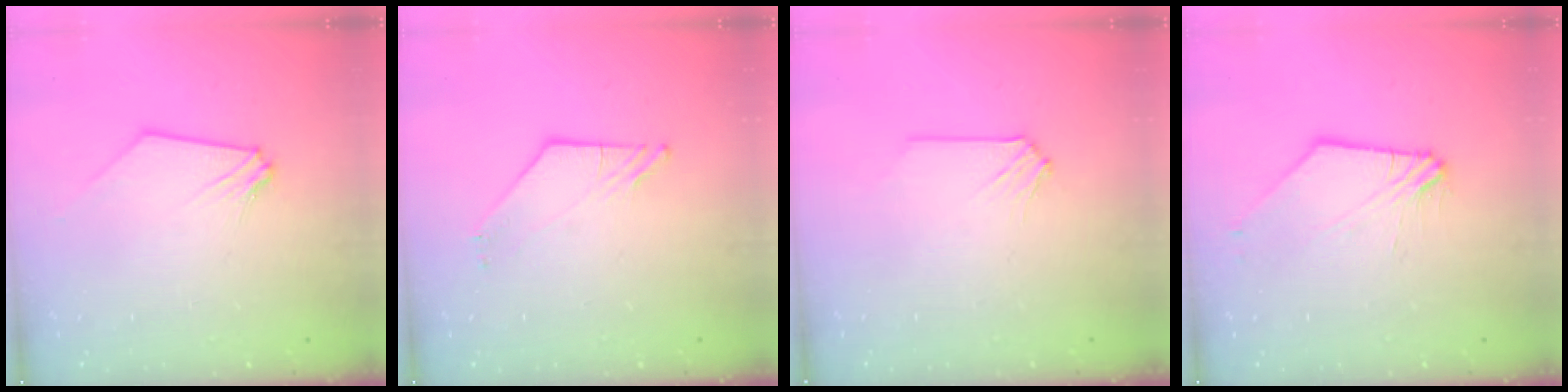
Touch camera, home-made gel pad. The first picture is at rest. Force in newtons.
{"total": 3.2, "press": 3.2, "slide": 0.4}
{"total": 0.0}
{"total": 2.4, "press": 2.4, "slide": 0.5}